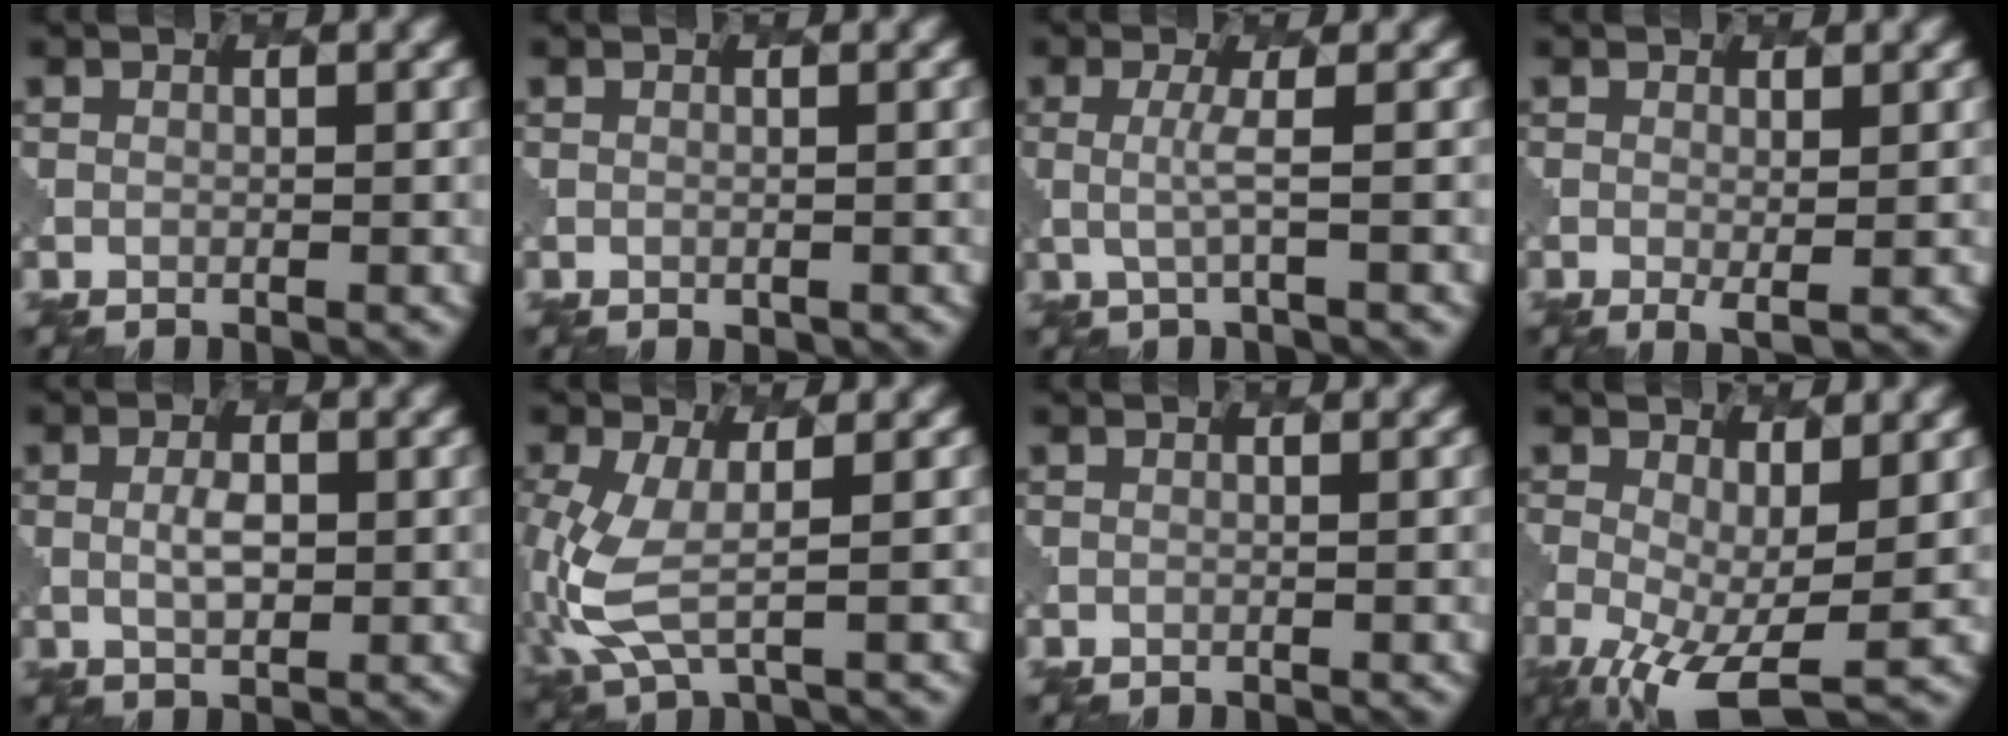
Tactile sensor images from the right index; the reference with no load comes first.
{"total": 0.0}
{"total": 1.5, "force": [0.2, 0.3, 1.5], "torque": [-0.033, -0.006, 0.002]}
{"total": 1.1, "force": [0.2, 0.2, 1.0], "torque": [-0.019, -0.010, 0.009]}
{"total": 1.7, "force": [0.3, 0.8, 1.4], "torque": [-0.036, -0.003, 0.010]}
{"total": 4.9, "force": [-0.5, 2.1, 4.4], "torque": [-0.133, -0.012, -0.006]}
{"total": 0.0}
{"total": 6.7, "force": [-2.1, 2.8, 5.7], "torque": [-0.122, -0.025, -0.028]}